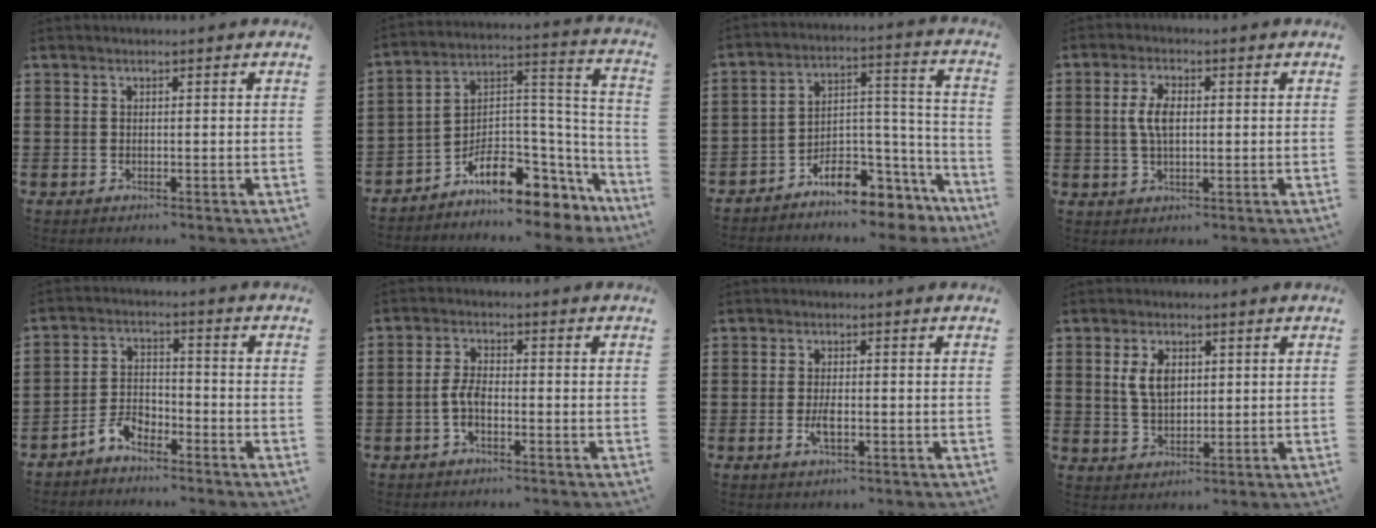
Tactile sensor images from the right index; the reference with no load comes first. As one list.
[{"total": 8.4, "force": [-5.3, 4.5, 4.7], "torque": [-0.078, -0.007, -0.095]}, {"total": 7.1, "force": [-6.2, 3.0, 1.7], "torque": [-0.025, 0.010, -0.114]}, {"total": 4.7, "force": [0.4, 2.1, 4.2], "torque": [-0.092, 0.006, 0.003]}, {"total": 4.4, "force": [-3.7, 1.8, 1.6], "torque": [-0.044, 0.008, -0.075]}, {"total": 3.6, "force": [-1.2, 1.4, 3.0], "torque": [-0.077, -0.005, -0.028]}, {"total": 3.1, "force": [-0.8, 1.0, 2.8], "torque": [-0.057, -0.005, -0.015]}, {"total": 5.1, "force": [1.3, 3.0, 3.9], "torque": [-0.084, 0.005, 0.017]}]